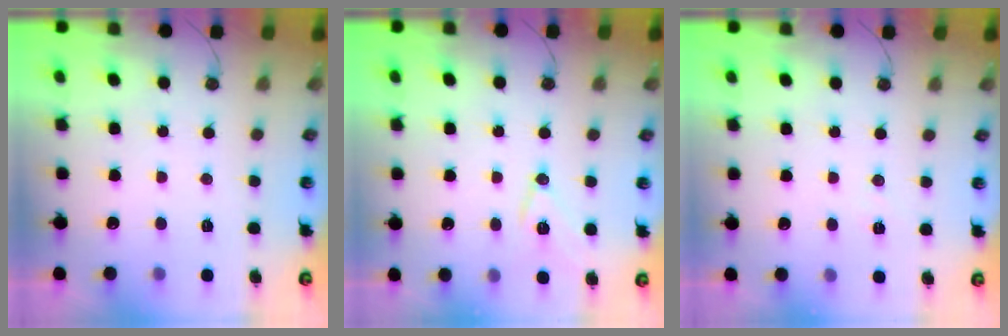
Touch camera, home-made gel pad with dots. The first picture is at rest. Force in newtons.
{"total": 10.2, "press": 9.6, "slide": 3.3}
{"total": 5.5, "press": 3.1, "slide": 4.5}